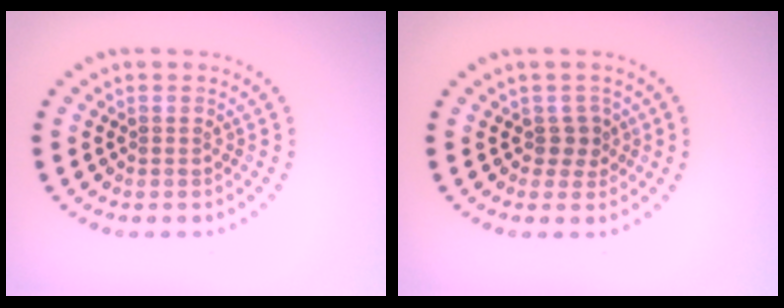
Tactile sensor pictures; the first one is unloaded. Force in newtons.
{"total": 1.6, "press": 1.2, "slide": 1.0}